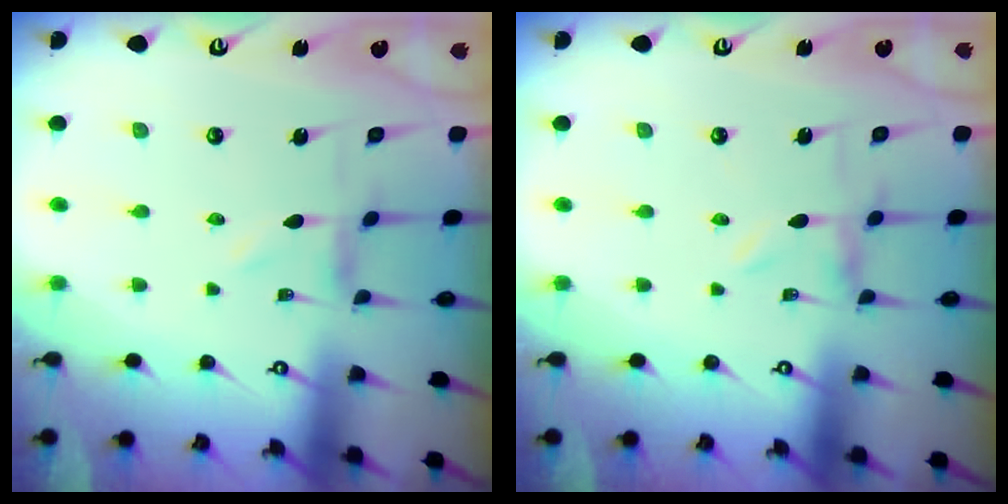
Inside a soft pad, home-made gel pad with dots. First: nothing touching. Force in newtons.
{"total": 0.0}